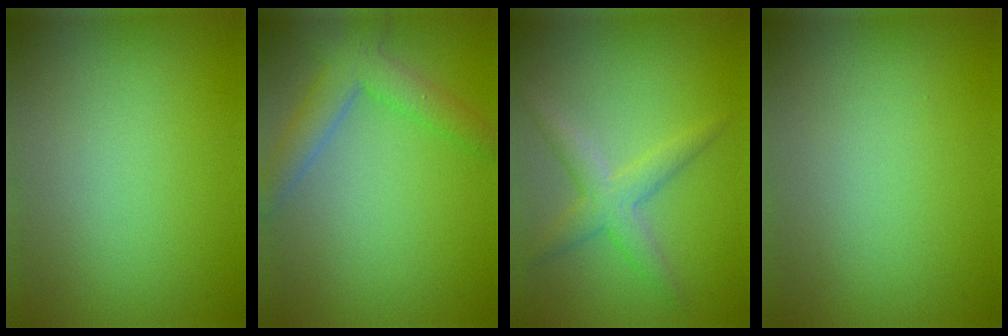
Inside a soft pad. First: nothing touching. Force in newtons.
{"total": 4.1, "press": 4.1, "slide": 0.3}
{"total": 3.1, "press": 3.1, "slide": 0.1}
{"total": 0.0}